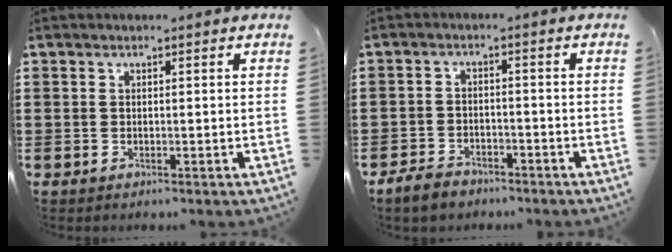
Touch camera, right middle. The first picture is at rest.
{"total": 3.0, "force": [-2.7, 1.0, 0.7], "torque": [-0.025, 0.003, -0.057]}